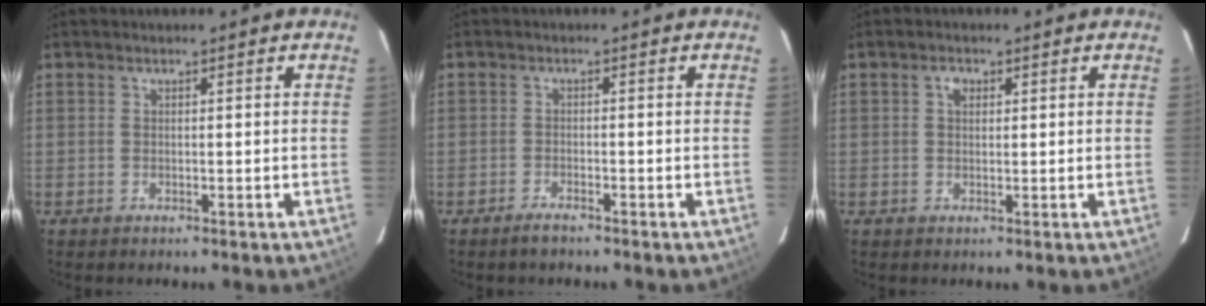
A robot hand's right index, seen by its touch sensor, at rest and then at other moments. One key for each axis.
{"total": 2.2, "fx": -1.8, "fy": 0.4, "fz": 1.1, "tx": -0.032, "ty": -0.002, "tz": -0.037}
{"total": 1.1, "fx": 0.5, "fy": 0.8, "fz": 0.6, "tx": -0.011, "ty": 0.007, "tz": 0.007}